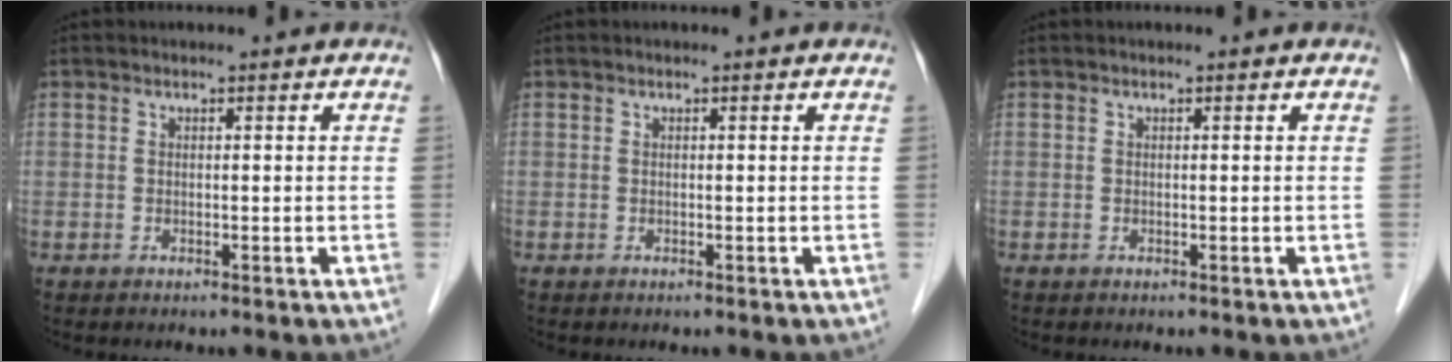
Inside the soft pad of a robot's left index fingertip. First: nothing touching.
{"total": 0.0}
{"total": 0.0}